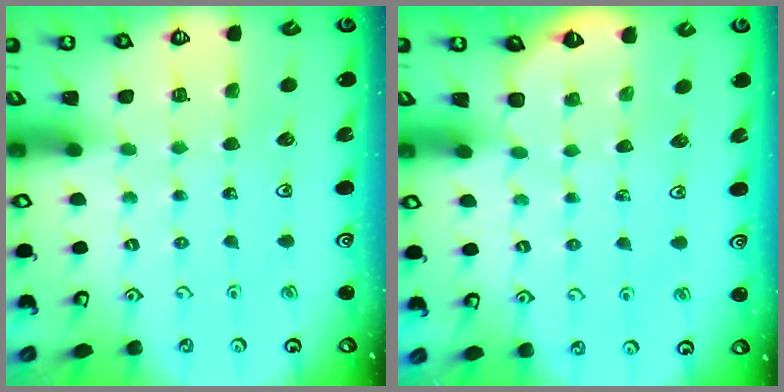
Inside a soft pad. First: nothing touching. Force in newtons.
{"total": 1.6, "press": 1.5, "slide": 0.5}